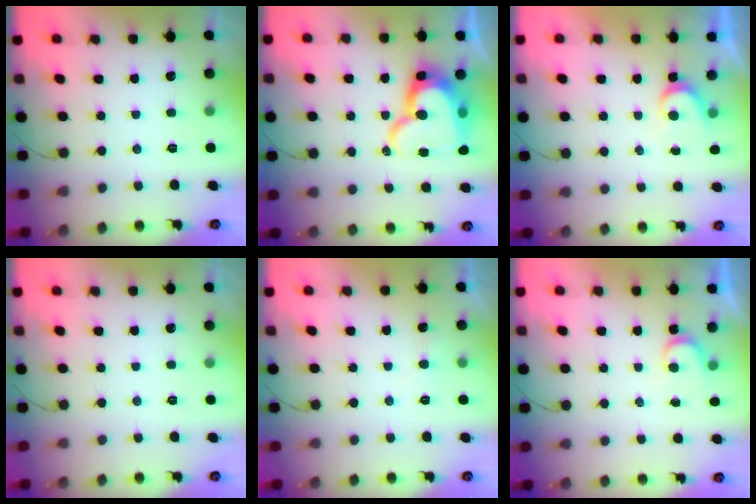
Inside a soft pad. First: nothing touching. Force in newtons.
{"total": 17.0, "press": 17.0, "slide": 1.5}
{"total": 3.7, "press": 3.7, "slide": 0.4}
{"total": 0.0}
{"total": 3.5, "press": 3.5, "slide": 0.4}
{"total": 3.4, "press": 3.4, "slide": 0.3}